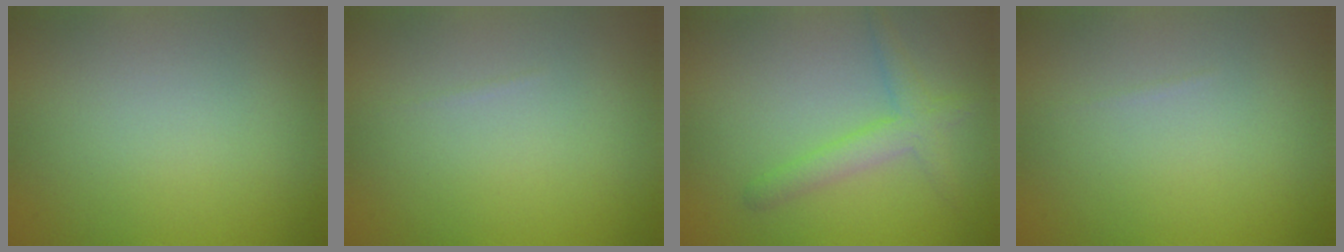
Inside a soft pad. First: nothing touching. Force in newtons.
{"total": 0.0}
{"total": 2.0, "press": 2.0, "slide": 0.1}
{"total": 0.0}